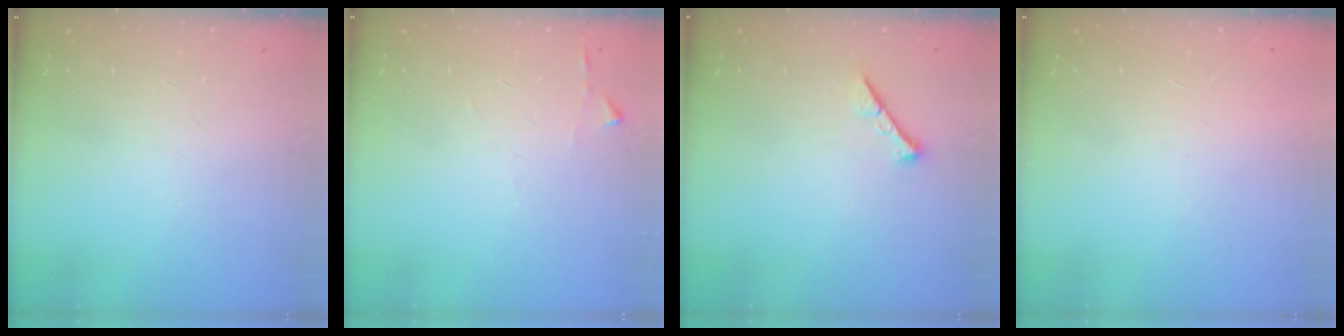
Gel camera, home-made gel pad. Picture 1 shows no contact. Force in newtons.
{"total": 2.9, "press": 2.9, "slide": 0.3}
{"total": 0.0}
{"total": 1.7, "press": 1.7, "slide": 0.1}